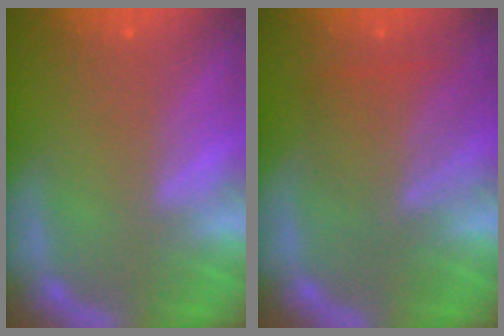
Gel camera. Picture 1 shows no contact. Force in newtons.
{"total": 5.1}